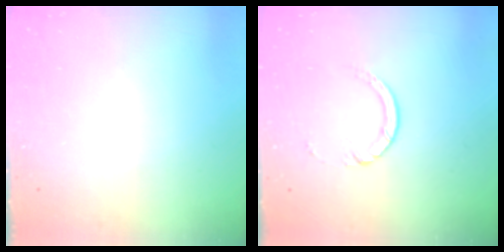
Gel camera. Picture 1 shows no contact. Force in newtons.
{"total": 3.0, "press": 2.9, "slide": 0.4}